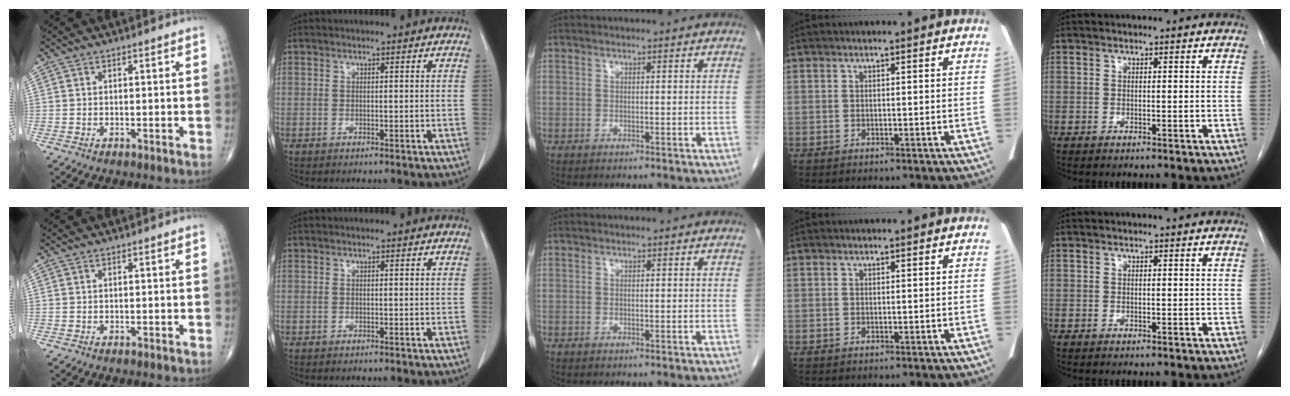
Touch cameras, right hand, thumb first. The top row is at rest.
{}